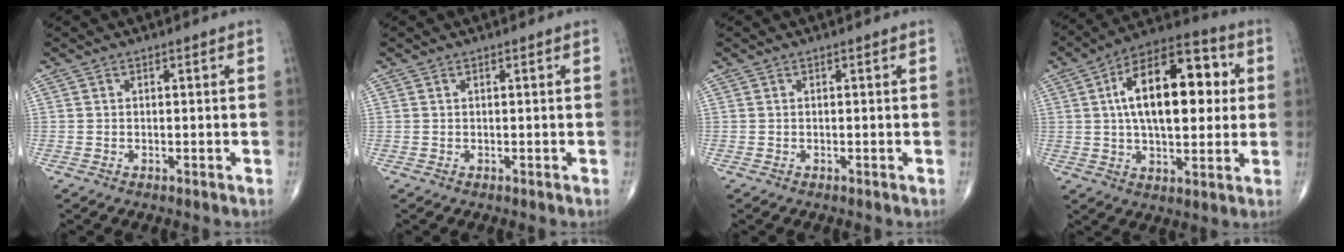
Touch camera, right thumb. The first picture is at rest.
{"total": 0.0}
{"total": 0.0}
{"total": 20.3, "force": [3.4, 10.1, 17.2], "torque": [-0.247, 0.020, 0.046]}